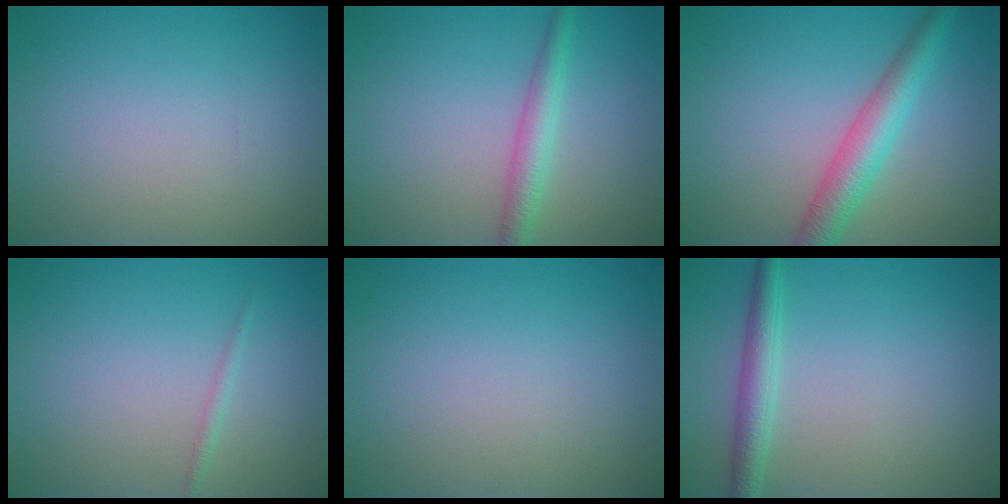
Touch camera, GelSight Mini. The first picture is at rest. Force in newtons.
{"total": 2.7, "press": 2.7, "slide": 0.1}
{"total": 4.4, "press": 4.4, "slide": 0.1}
{"total": 0.7, "press": 0.7, "slide": 0.0}
{"total": 0.0}
{"total": 2.6, "press": 2.6, "slide": 0.1}